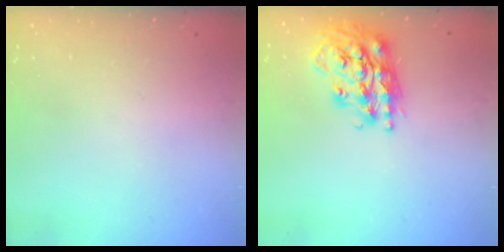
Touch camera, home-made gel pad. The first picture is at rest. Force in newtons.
{"total": 19.2, "press": 19.1, "slide": 1.6}